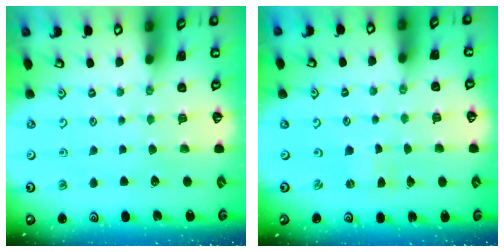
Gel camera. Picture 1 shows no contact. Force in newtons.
{"total": 0.0}